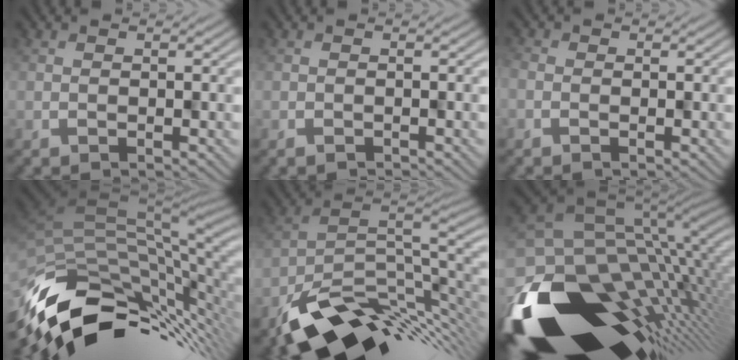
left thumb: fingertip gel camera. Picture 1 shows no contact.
{"total": 0.8, "force": [-0.8, 0.2, 0.2], "torque": [-0.004, 0.000, -0.012]}
{"total": 0.7, "force": [-0.6, 0.3, 0.2], "torque": [-0.004, -0.001, -0.013]}
{"total": 13.9, "force": [-4.1, 6.9, 11.4], "torque": [-0.229, -0.024, -0.065]}
{"total": 12.6, "force": [-6.6, 5.8, 8.9], "torque": [-0.156, -0.023, -0.100]}
{"total": 18.2, "force": [-6.0, 10.5, 13.6], "torque": [-0.305, -0.057, -0.056]}